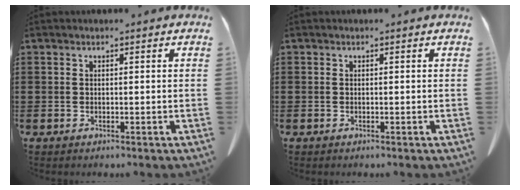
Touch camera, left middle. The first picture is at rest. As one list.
[{"total": 0.0}]